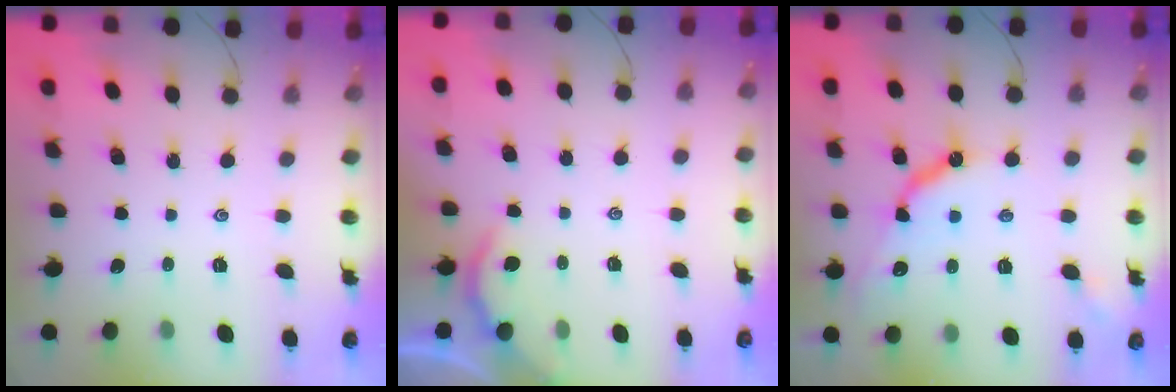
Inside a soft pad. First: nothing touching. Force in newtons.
{"total": 2.1, "press": 2.0, "slide": 0.4}
{"total": 11.1, "press": 11.1, "slide": 0.9}